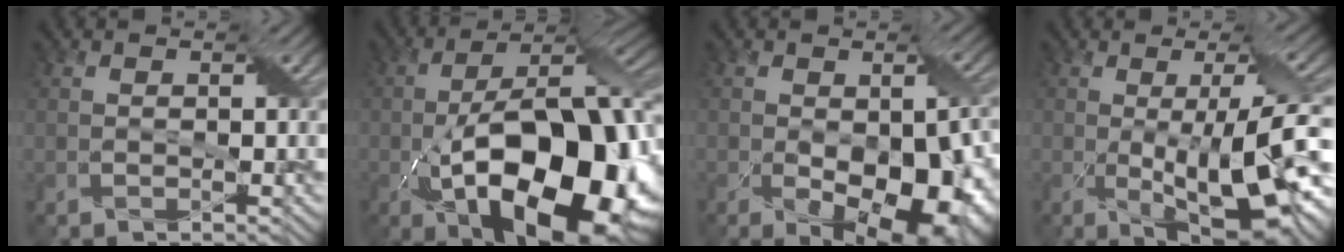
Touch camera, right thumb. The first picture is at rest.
{"total": 19.7, "force": [-6.4, 8.7, 16.5], "torque": [-0.275, -0.011, -0.104]}
{"total": 13.3, "force": [-4.4, 7.4, 10.2], "torque": [-0.152, -0.058, -0.044]}
{"total": 13.4, "force": [-2.7, 4.1, 12.4], "torque": [-0.180, -0.013, -0.033]}